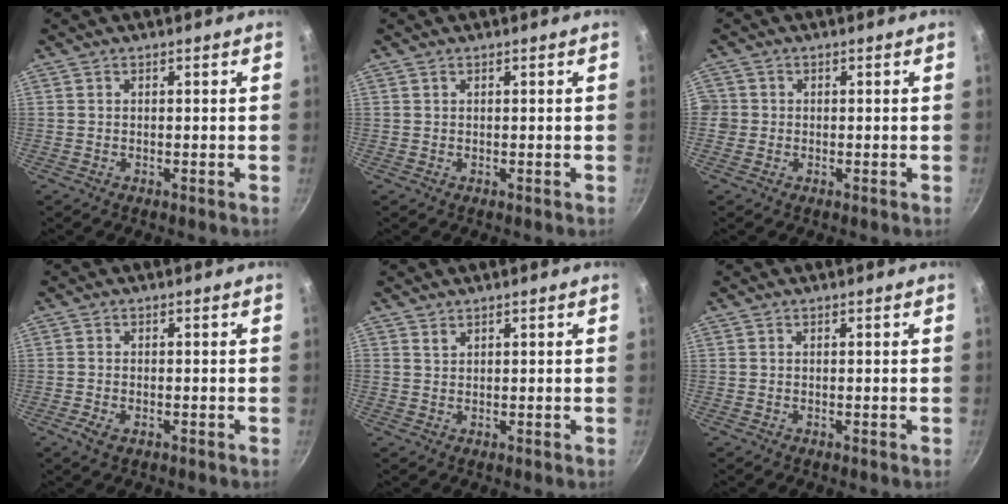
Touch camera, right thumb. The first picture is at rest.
{"total": 0.0}
{"total": 2.4, "force": [-0.5, 2.3, 0.5], "torque": [0.004, 0.008, -0.012]}
{"total": 2.6, "force": [-1.2, 1.4, 1.9], "torque": [-0.040, 0.003, -0.023]}
{"total": 1.0, "force": [0.8, 0.5, 0.3], "torque": [-0.003, -0.005, 0.016]}
{"total": 0.0}